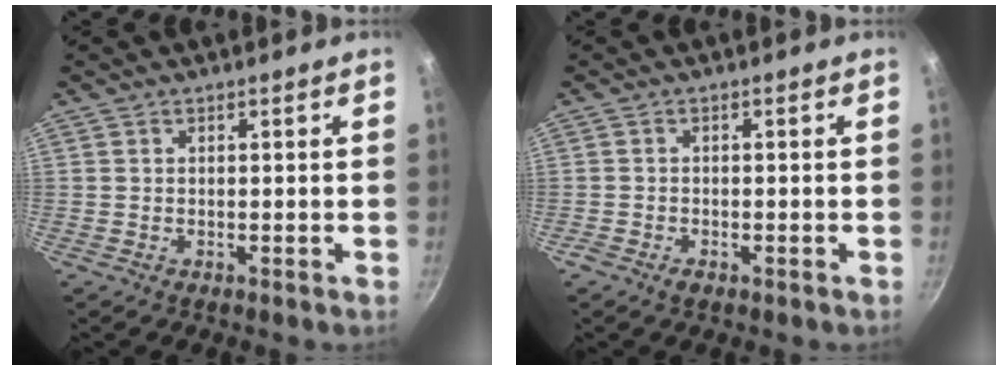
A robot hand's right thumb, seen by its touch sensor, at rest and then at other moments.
{"total": 1.8, "force": [-1.2, 1.0, 1.0], "torque": [-0.027, 0.006, -0.024]}